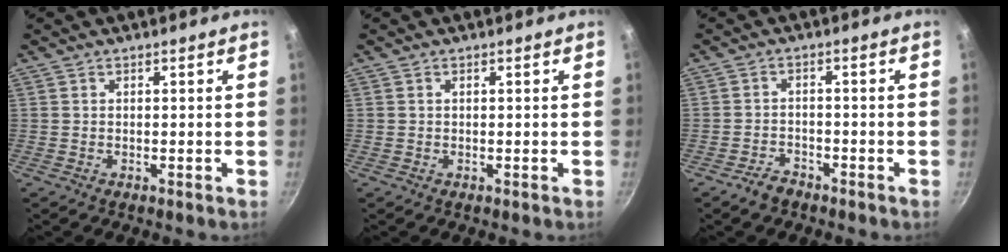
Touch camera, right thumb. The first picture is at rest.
{"total": 0.0}
{"total": 3.2, "force": [-2.6, 1.6, 1.0], "torque": [-0.018, 0.015, -0.046]}